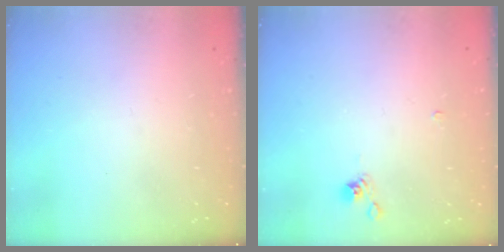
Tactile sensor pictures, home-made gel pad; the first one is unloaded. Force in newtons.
{"total": 2.7, "press": 2.7, "slide": 0.6}